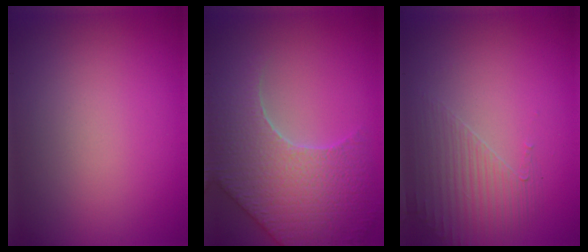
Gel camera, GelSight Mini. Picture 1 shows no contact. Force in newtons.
{"total": 7.5, "press": 6.2, "slide": 4.2}
{"total": 1.8, "press": 1.2, "slide": 1.3}